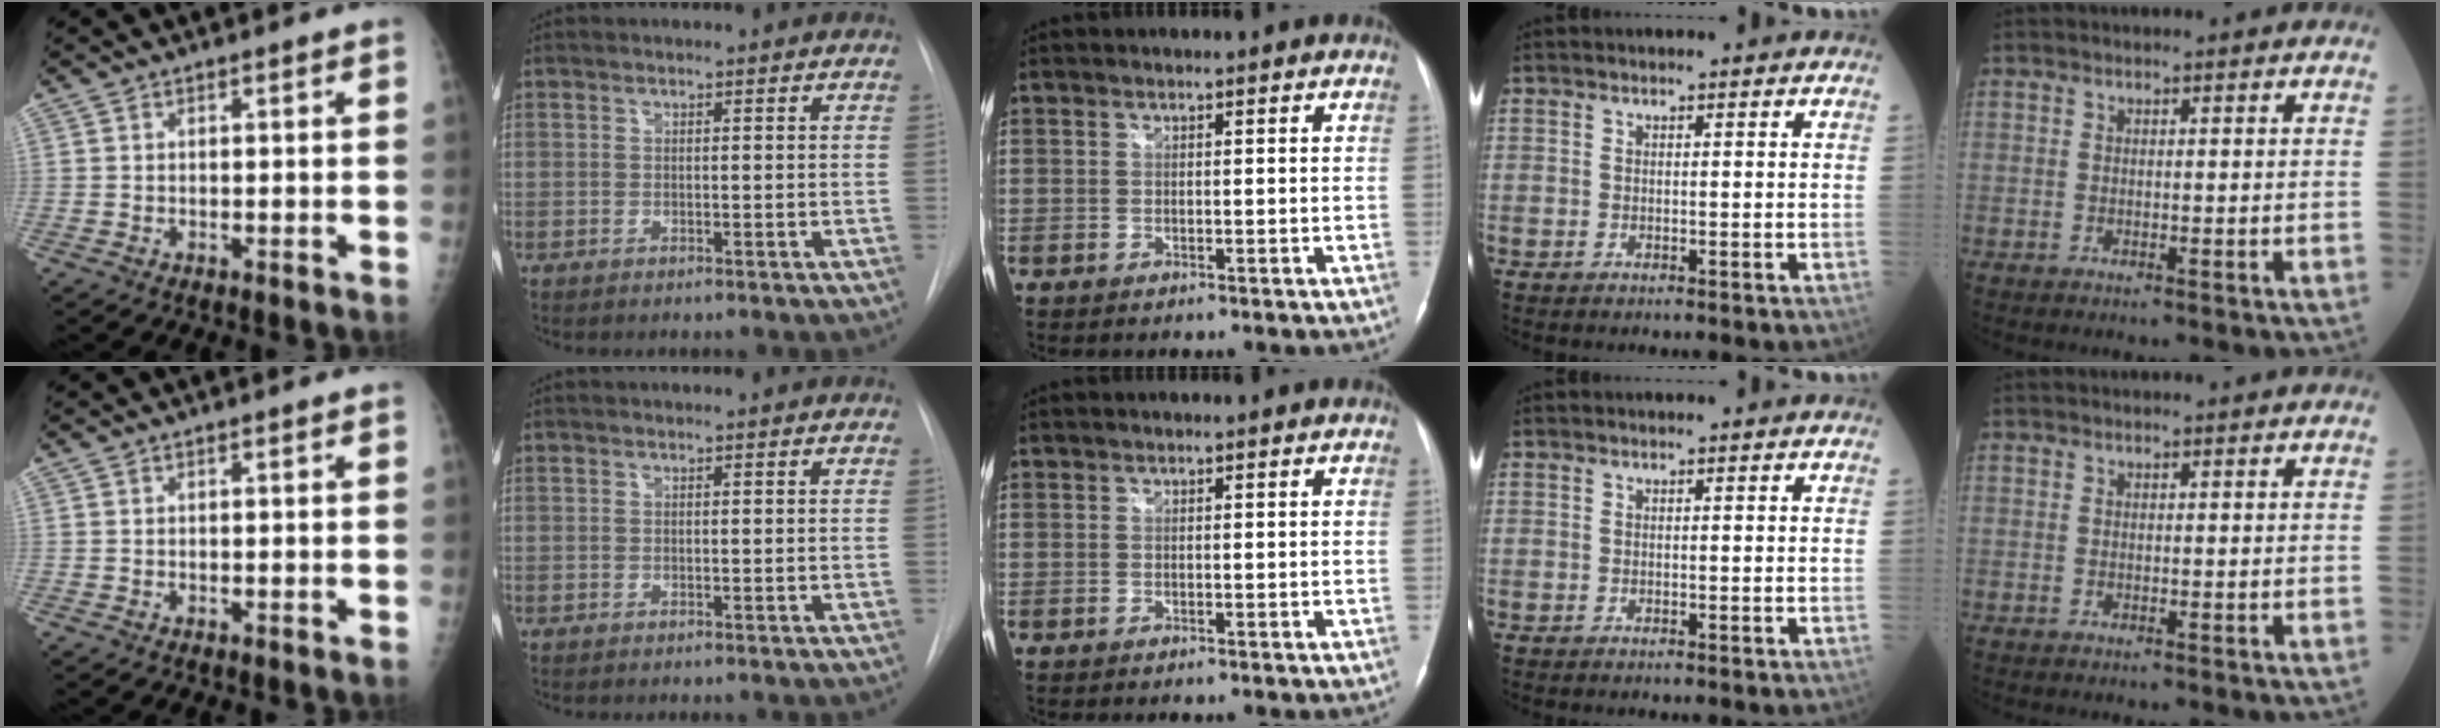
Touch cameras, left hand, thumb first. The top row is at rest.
{}